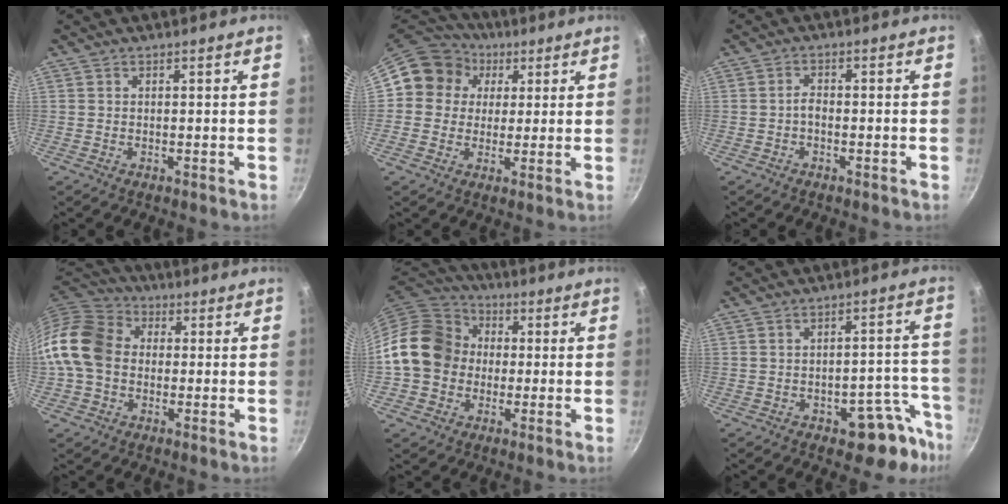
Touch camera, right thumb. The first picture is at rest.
{"total": 11.2, "force": [3.0, 10.1, 3.6], "torque": [-0.032, 0.014, 0.032]}
{"total": 1.8, "force": [-1.0, 0.8, 1.2], "torque": [-0.026, 0.016, -0.021]}
{"total": 14.0, "force": [-0.2, 11.1, 8.5], "torque": [-0.141, 0.027, -0.021]}
{"total": 15.2, "force": [0.2, 13.1, 7.8], "torque": [-0.113, 0.036, -0.007]}
{"total": 10.5, "force": [-5.8, 5.7, 6.6], "torque": [-0.005, 0.060, -0.063]}